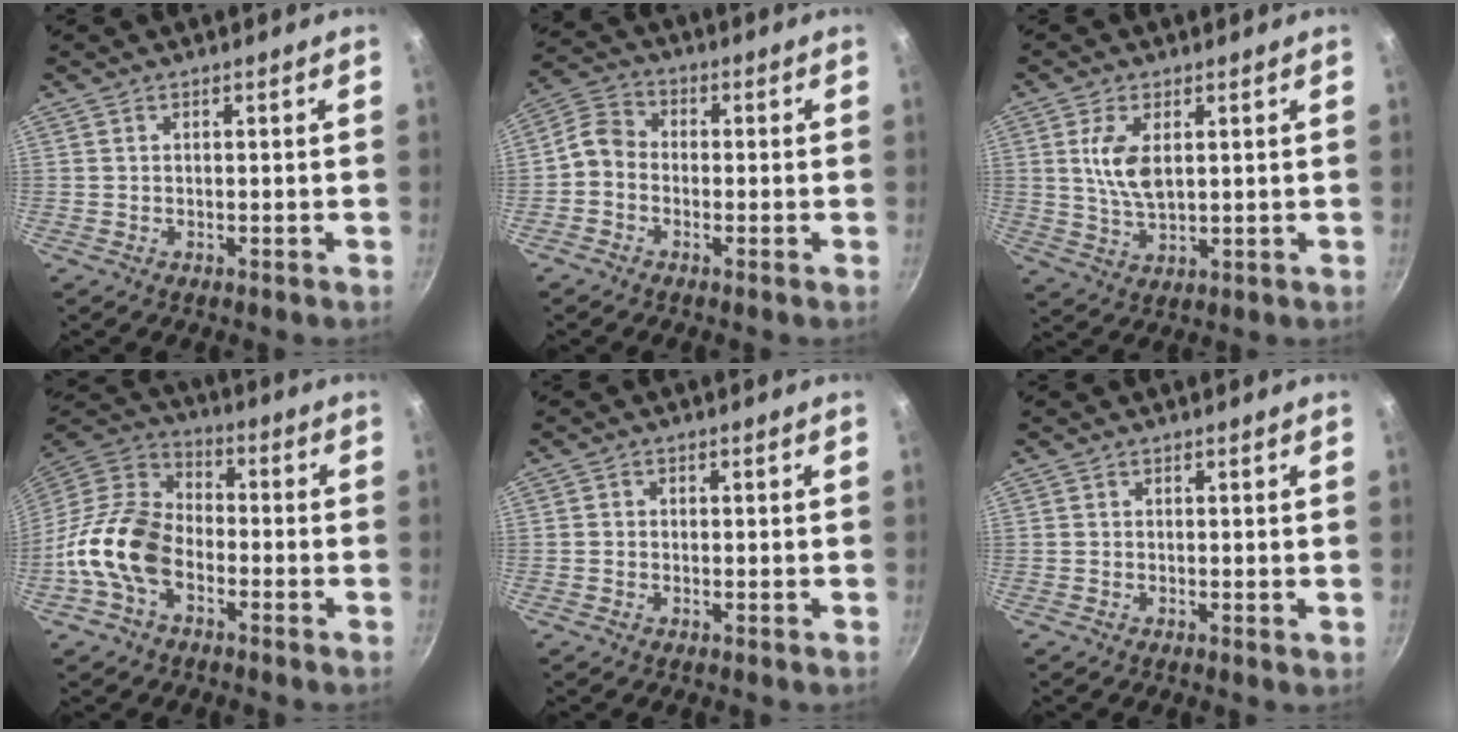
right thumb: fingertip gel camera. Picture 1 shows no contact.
{"total": 5.4, "force": [-1.6, 4.4, 2.8], "torque": [-0.039, 0.028, -0.051]}
{"total": 7.2, "force": [1.7, 3.5, 6.0], "torque": [-0.114, -0.011, 0.035]}
{"total": 15.1, "force": [-5.2, 10.1, 10.0], "torque": [-0.161, 0.048, -0.123]}
{"total": 1.0, "force": [-0.3, 0.9, 0.3], "torque": [-0.005, 0.003, -0.007]}
{"total": 0.0}